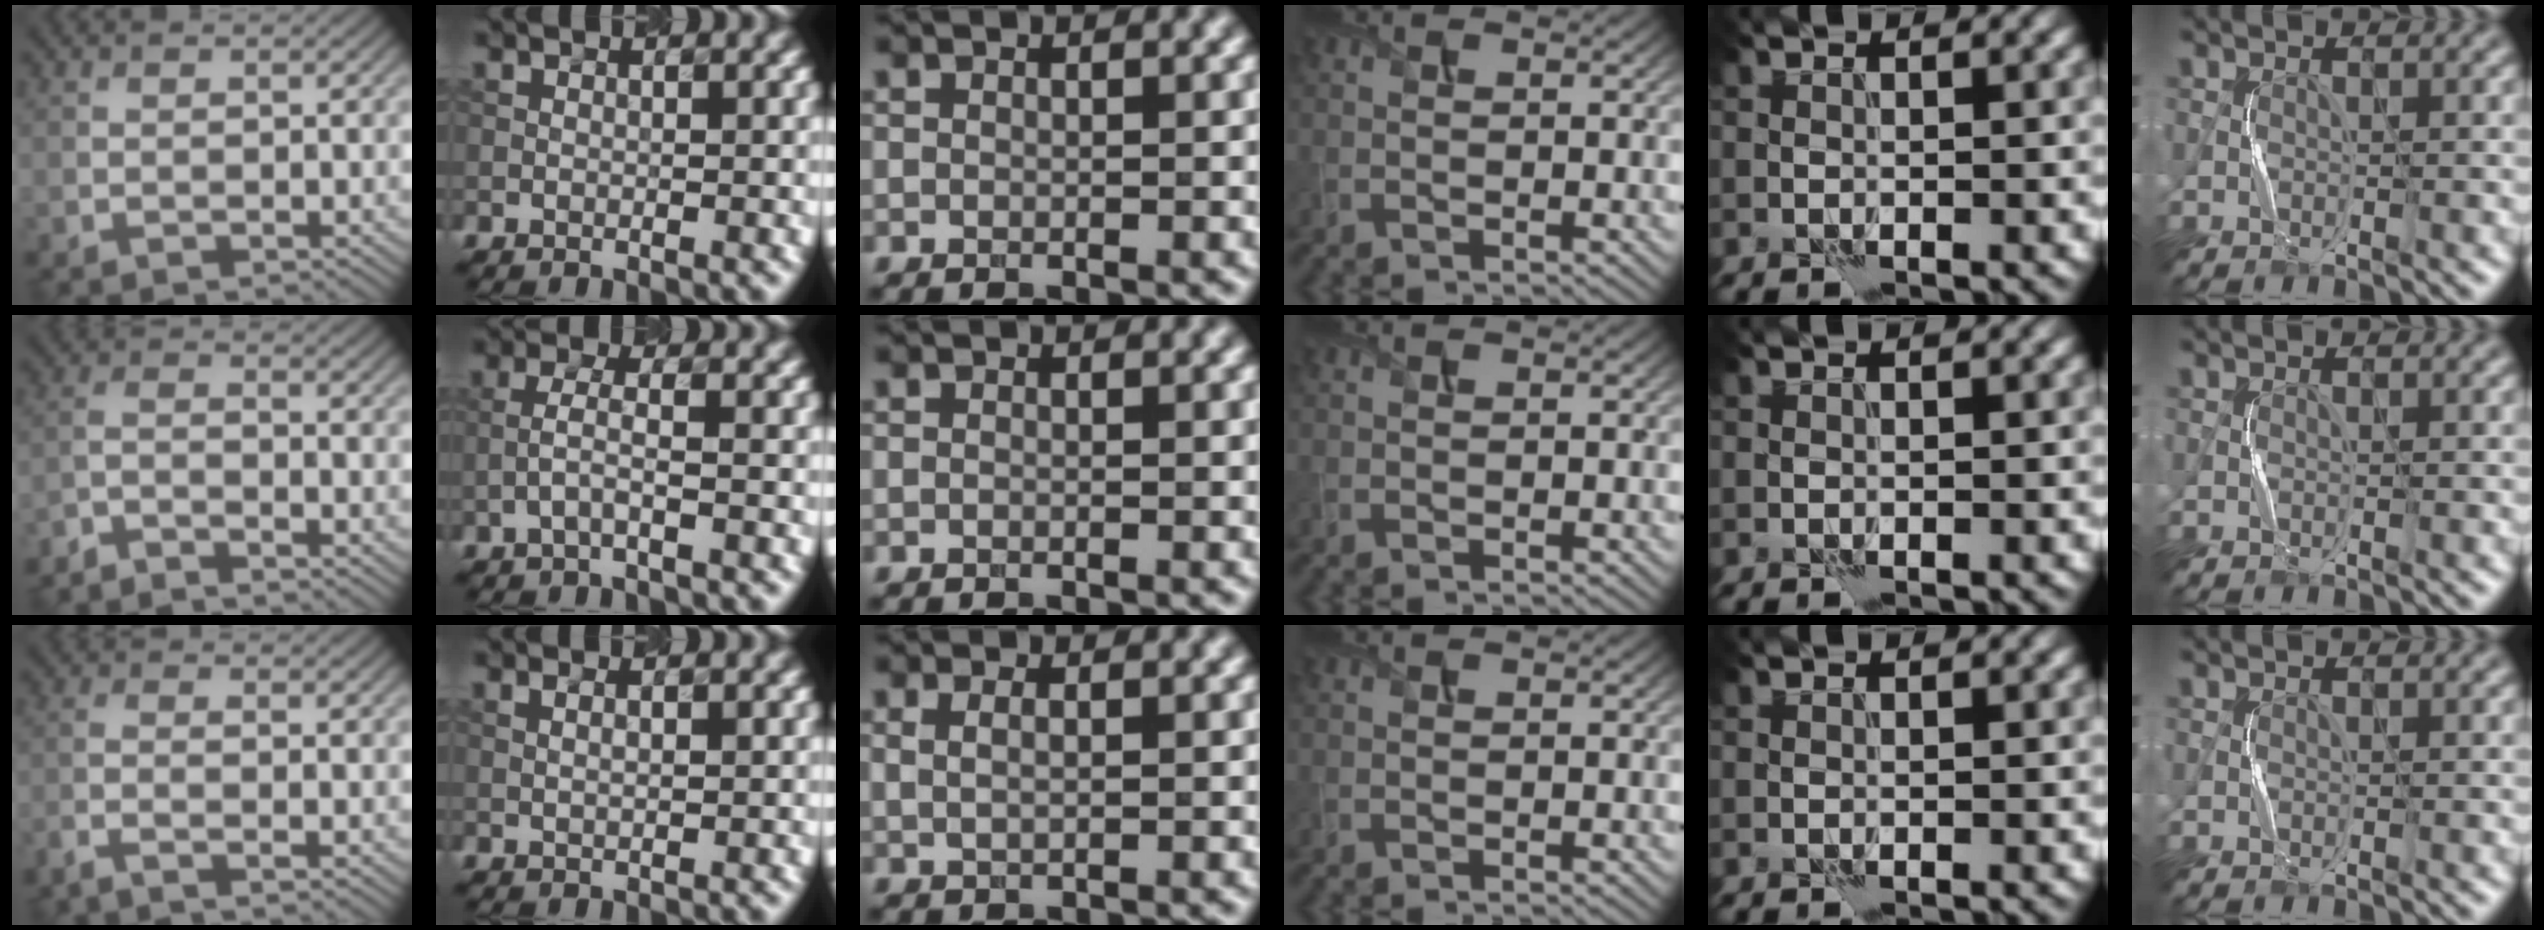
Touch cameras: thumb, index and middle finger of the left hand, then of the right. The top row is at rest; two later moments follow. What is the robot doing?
{"motion": "squeeze", "object": "sponge"}